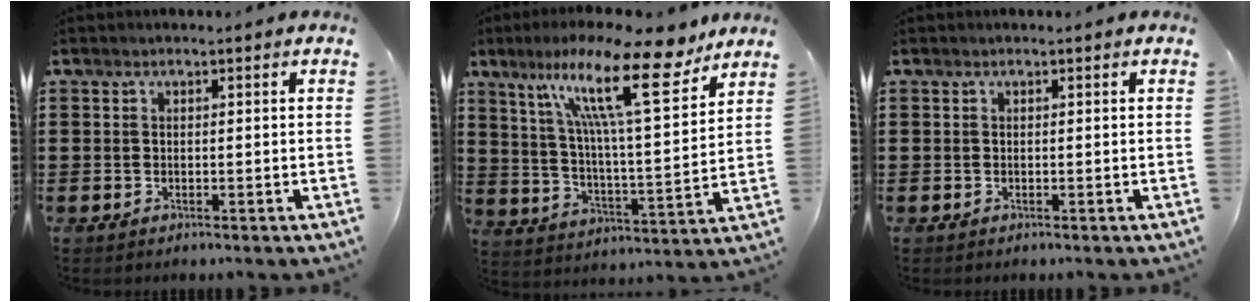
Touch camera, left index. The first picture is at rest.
{"total": 17.3, "force": [11.4, 3.4, 12.6], "torque": [-0.237, -0.043, 0.182]}
{"total": 0.0}